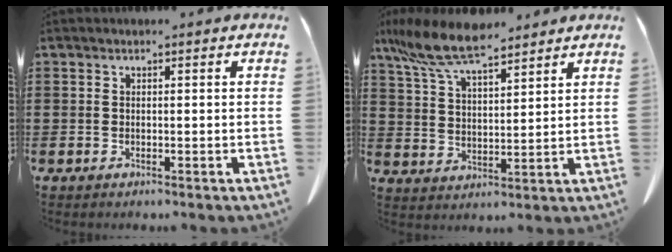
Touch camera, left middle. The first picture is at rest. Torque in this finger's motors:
{"motor_torque": [2.14, 0.00, 0.43, 0.16]}